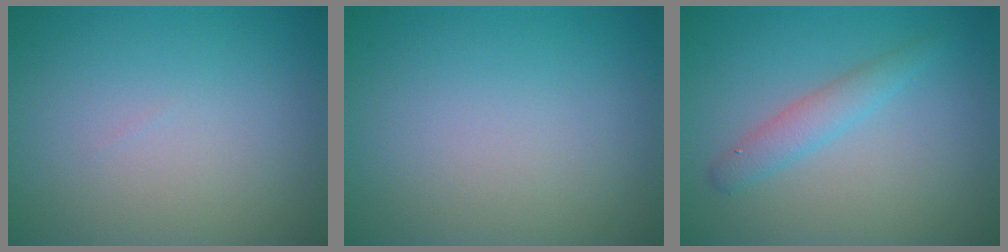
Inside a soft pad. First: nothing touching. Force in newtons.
{"total": 0.0}
{"total": 2.1, "press": 2.1, "slide": 0.2}